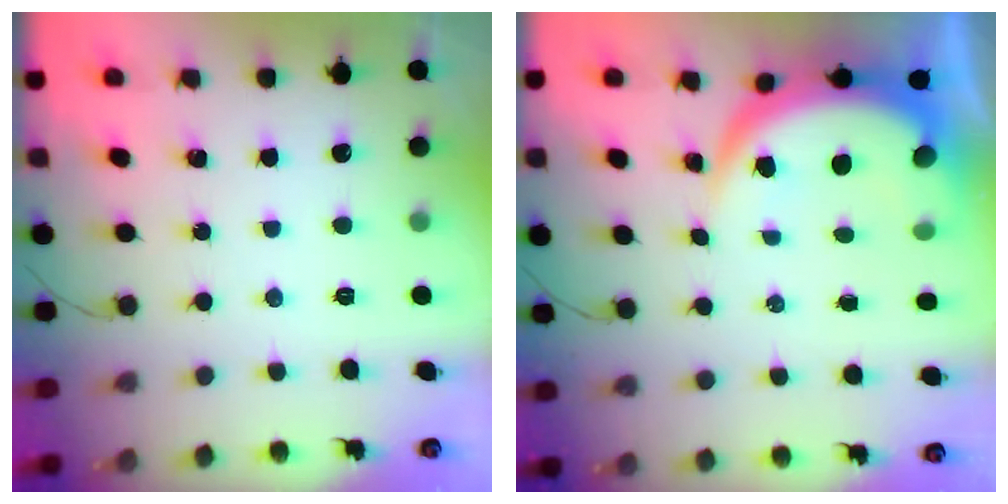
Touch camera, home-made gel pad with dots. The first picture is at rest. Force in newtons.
{"total": 8.7, "press": 8.6, "slide": 1.1}